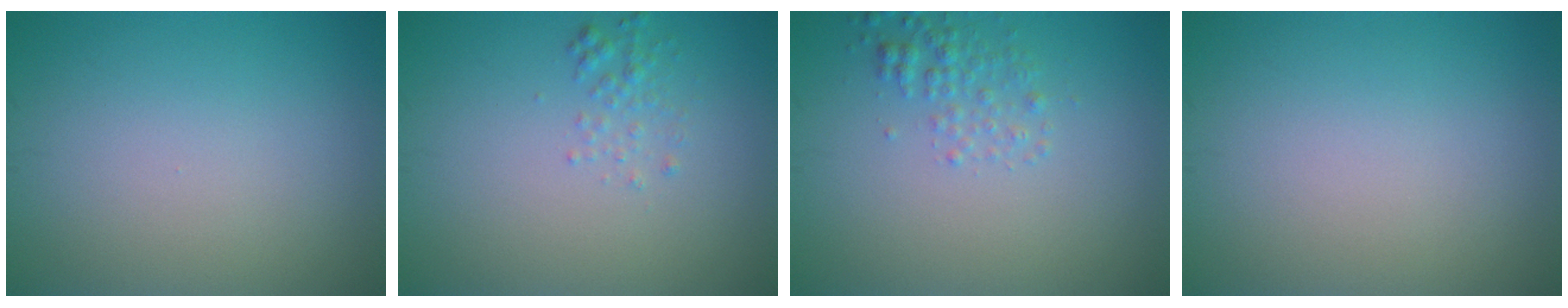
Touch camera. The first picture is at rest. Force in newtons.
{"total": 1.3, "press": 1.3, "slide": 0.1}
{"total": 1.8, "press": 1.8, "slide": 0.1}
{"total": 0.0}